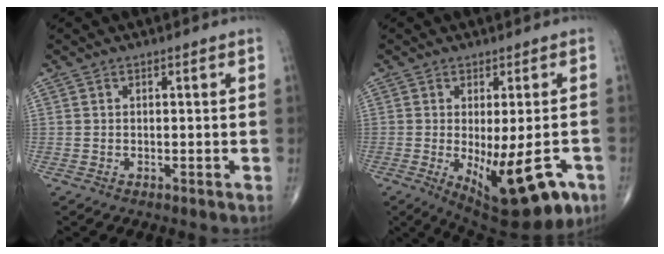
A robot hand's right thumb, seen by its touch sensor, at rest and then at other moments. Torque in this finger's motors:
{"motor_torque": [0.05, 0.98, 0.23, -0.24, 0.08]}